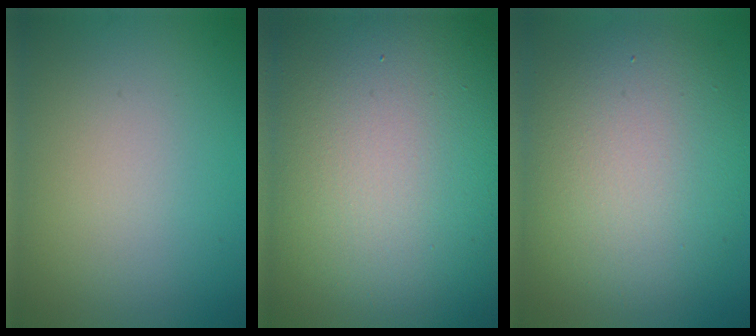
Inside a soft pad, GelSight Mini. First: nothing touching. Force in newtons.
{"total": 21.6, "press": 21.6, "slide": 1.3}
{"total": 9.5, "press": 9.5, "slide": 0.5}